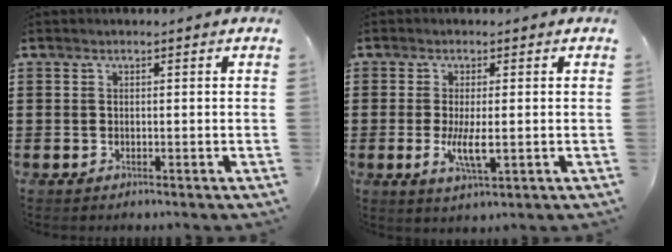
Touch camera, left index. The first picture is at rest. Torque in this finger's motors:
{"motor_torque": [0.69, -0.11, 0.36, 0.09]}